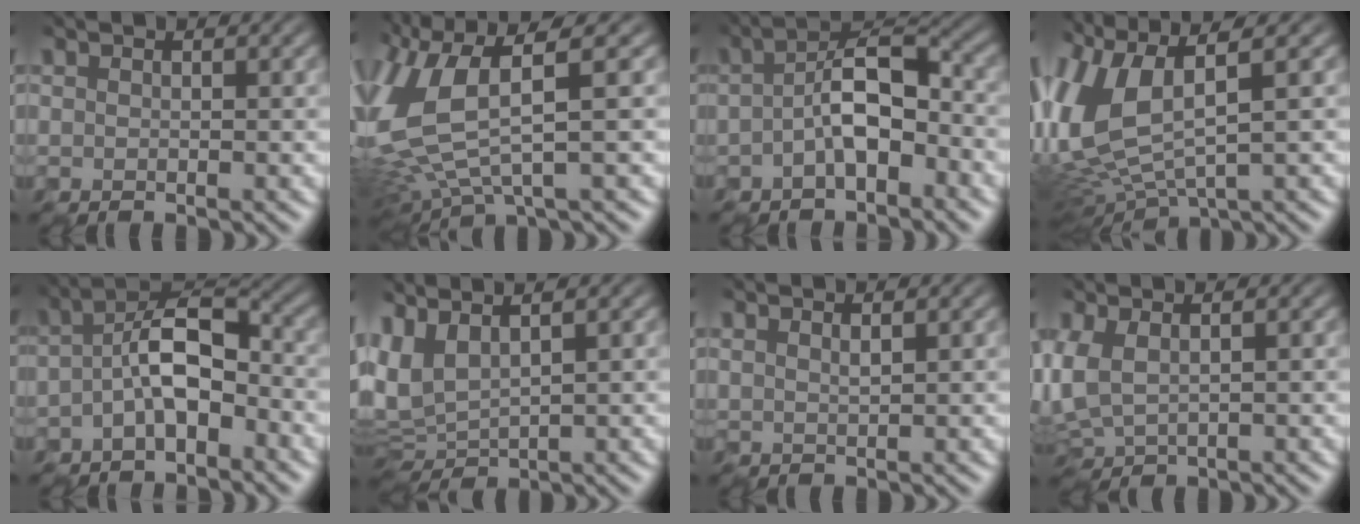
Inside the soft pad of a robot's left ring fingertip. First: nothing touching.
{"total": 9.6, "force": [0.8, 4.3, 8.5], "torque": [-0.221, -0.015, 0.016]}
{"total": 5.1, "force": [-1.1, 2.4, 4.3], "torque": [-0.073, 0.013, -0.029]}
{"total": 8.0, "force": [2.2, 3.4, 6.9], "torque": [-0.172, 0.009, 0.040]}
{"total": 5.5, "force": [-1.1, 2.7, 4.7], "torque": [-0.085, 0.015, -0.030]}
{"total": 3.1, "force": [1.9, 1.4, 2.0], "torque": [-0.064, 0.006, 0.042]}
{"total": 0.9, "force": [0.8, 0.2, 0.4], "torque": [0.000, 0.007, 0.008]}
{"total": 3.2, "force": [0.8, 1.8, 2.5], "torque": [-0.073, 0.009, 0.021]}